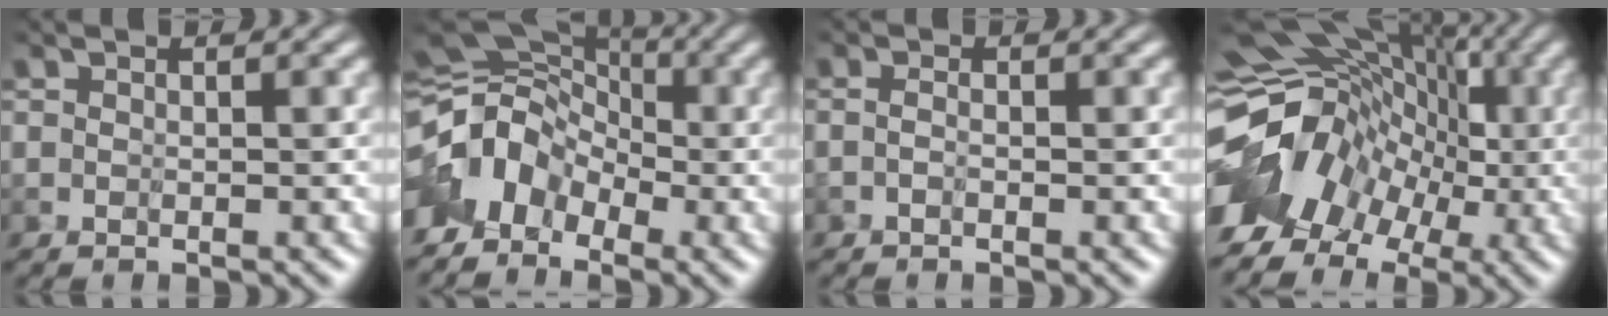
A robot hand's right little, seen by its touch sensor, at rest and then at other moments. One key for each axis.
{"total": 4.4, "fx": -3.1, "fy": 2.6, "fz": 1.5, "tx": -0.031, "ty": 0.008, "tz": -0.074}
{"total": 1.0, "fx": -0.8, "fy": -0.4, "fz": -0.2, "tx": 0.006, "ty": 0.001, "tz": -0.014}
{"total": 10.4, "fx": -1.8, "fy": 7.3, "fz": 7.1, "tx": -0.128, "ty": 0.009, "tz": -0.026}